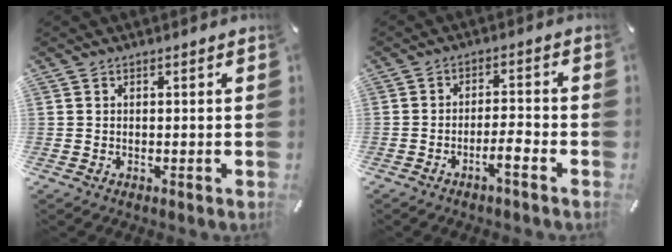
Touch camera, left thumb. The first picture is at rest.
{"total": 4.5, "force": [-2.8, 0.9, 3.4], "torque": [-0.054, 0.011, -0.049]}